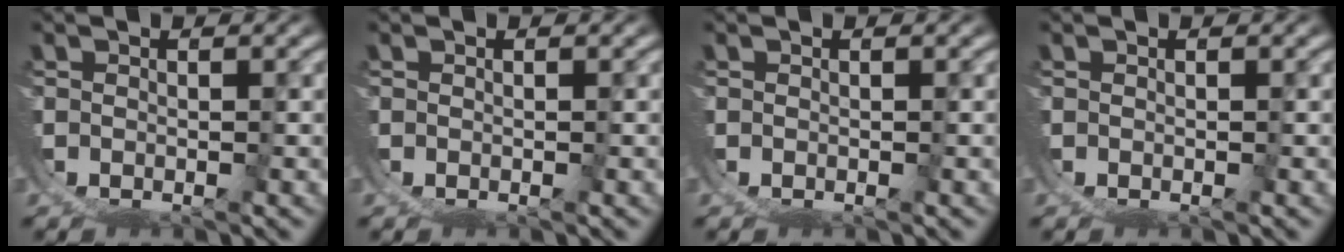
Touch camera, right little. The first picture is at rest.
{"total": 0.0}
{"total": 0.0}
{"total": 0.0}